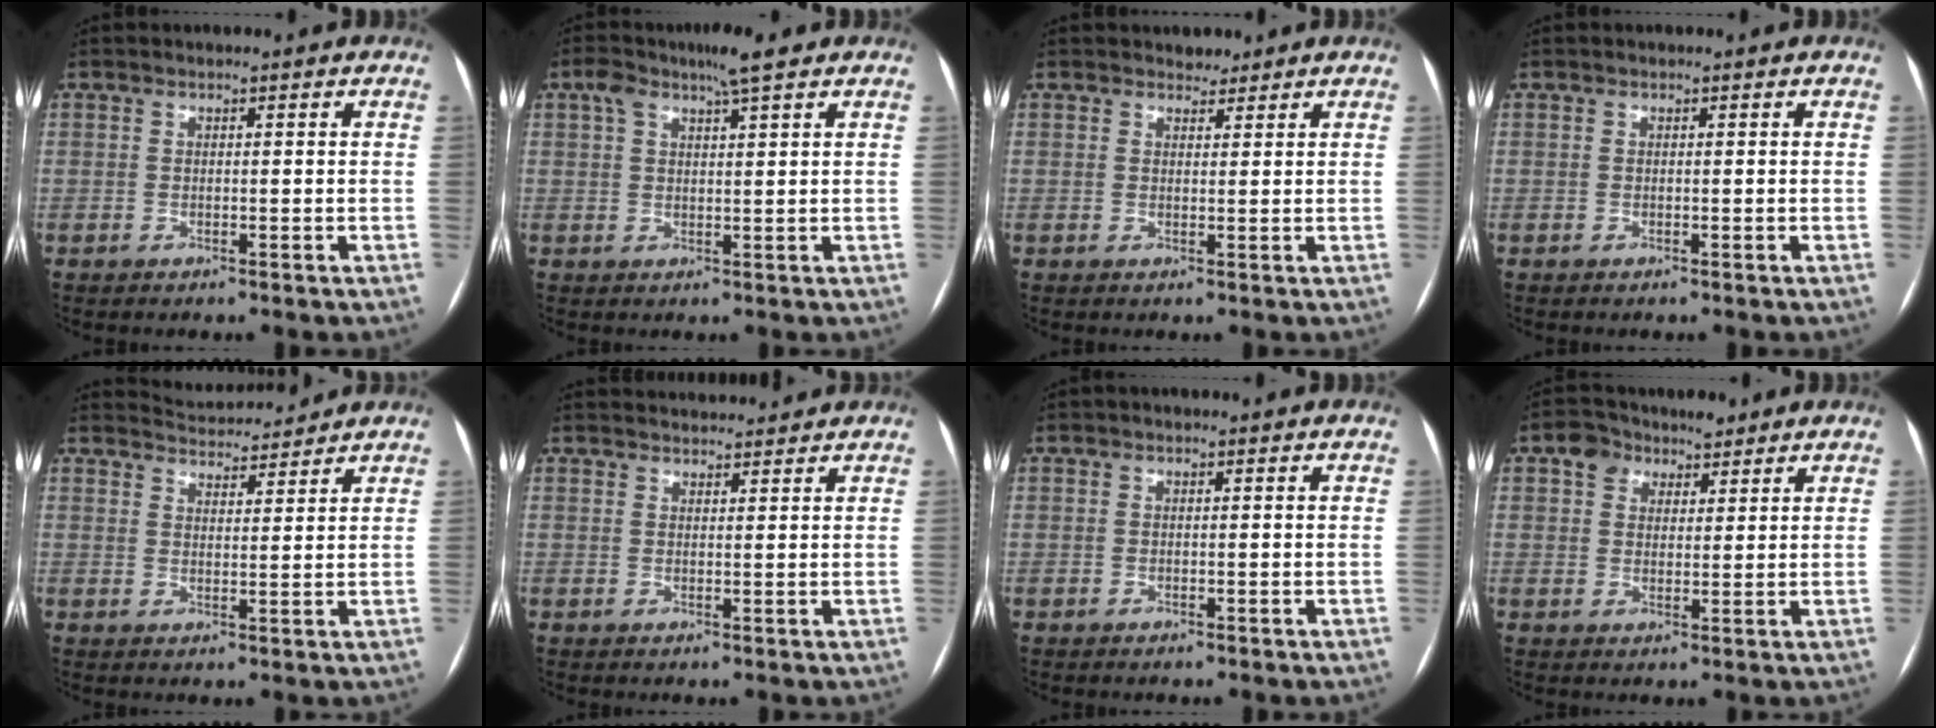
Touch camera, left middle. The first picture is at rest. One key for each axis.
{"total": 6.1, "fx": 3.9, "fy": 0.6, "fz": 4.6, "tx": -0.085, "ty": 0.024, "tz": 0.067}
{"total": 1.6, "fx": 1.4, "fy": 0.8, "fz": 0.0, "tx": -0.001, "ty": -0.001, "tz": 0.020}
{"total": 0.0}
{"total": 5.5, "fx": 5.5, "fy": 0.4, "fz": -0.2, "tx": -0.008, "ty": 0.012, "tz": 0.082}
{"total": 5.3, "fx": 5.2, "fy": 0.8, "fz": 0.7, "tx": -0.010, "ty": 0.023, "tz": 0.067}
{"total": 0.0}
{"total": 5.0, "fx": 3.1, "fy": 3.6, "fz": 1.7, "tx": -0.031, "ty": 0.020, "tz": 0.052}